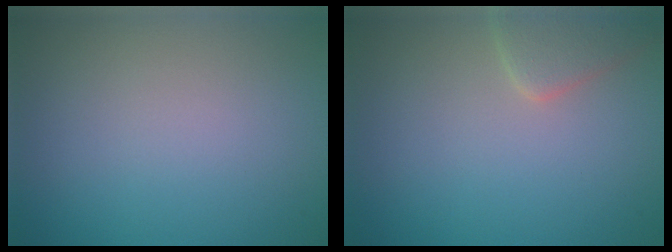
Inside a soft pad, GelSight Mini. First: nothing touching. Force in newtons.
{"total": 2.5, "press": 2.5, "slide": 0.3}